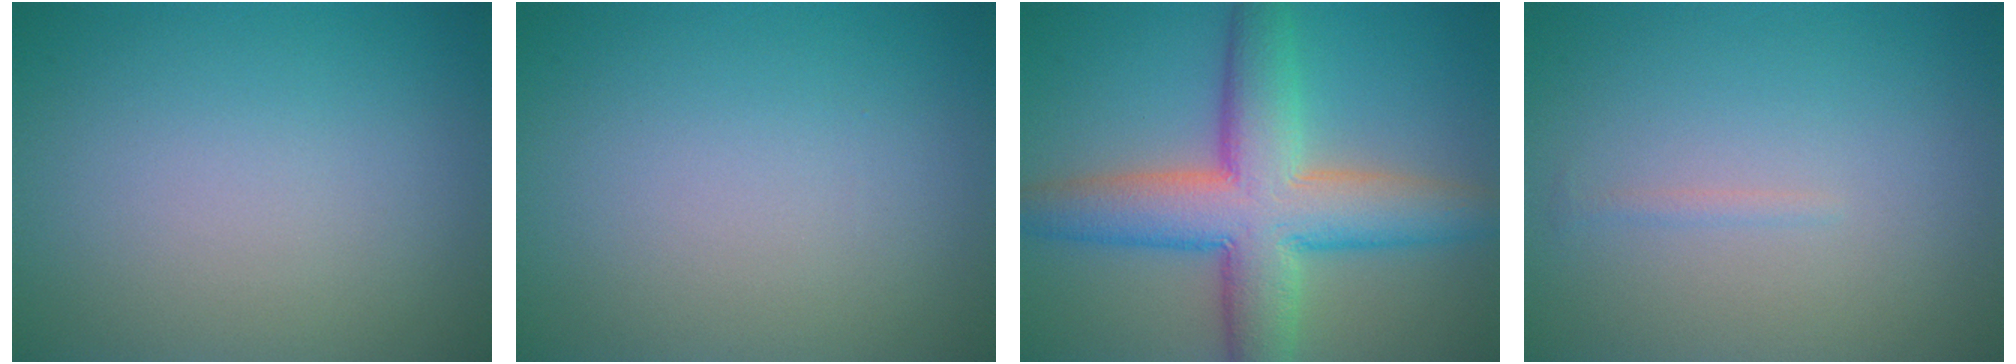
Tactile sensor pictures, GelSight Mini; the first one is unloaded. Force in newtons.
{"total": 0.0}
{"total": 9.8, "press": 9.8, "slide": 0.5}
{"total": 0.5, "press": 0.5, "slide": 0.0}